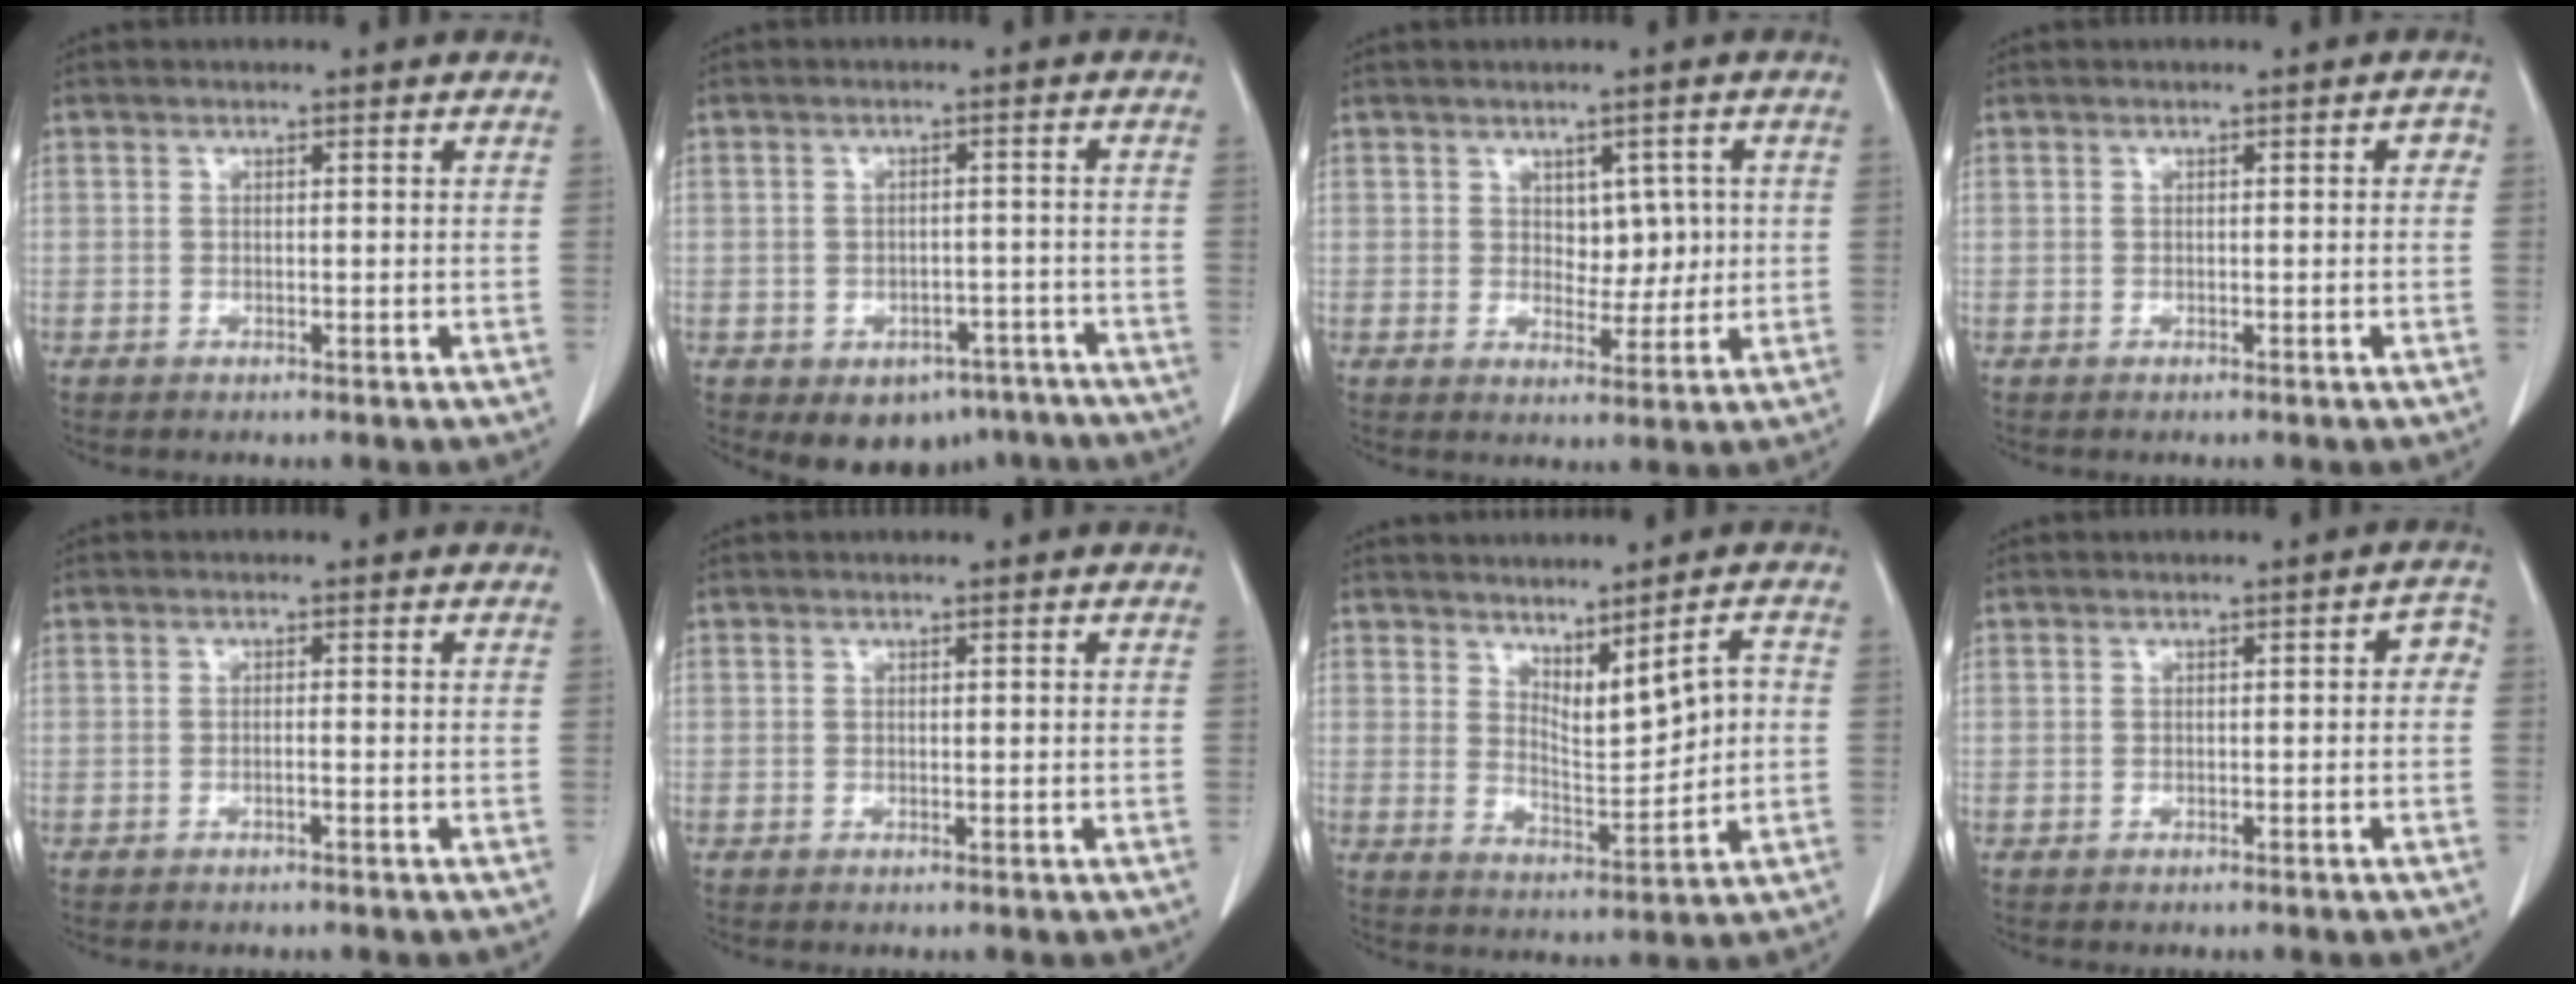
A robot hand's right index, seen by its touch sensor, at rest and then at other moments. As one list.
[{"total": 7.8, "force": [-5.1, 5.2, 2.7], "torque": [-0.014, 0.018, -0.061]}, {"total": 4.4, "force": [0.9, 2.8, 3.2], "torque": [-0.035, 0.002, 0.021]}, {"total": 0.9, "force": [0.0, 0.4, 0.7], "torque": [-0.001, 0.004, -0.001]}, {"total": 0.5, "force": [-0.3, -0.1, 0.5], "torque": [-0.007, 0.002, -0.006]}, {"total": 0.0}, {"total": 7.2, "force": [2.0, 2.0, 6.6], "torque": [-0.106, -0.002, 0.050]}, {"total": 2.0, "force": [-0.2, 1.1, 1.7], "torque": [-0.011, 0.014, -0.004]}]